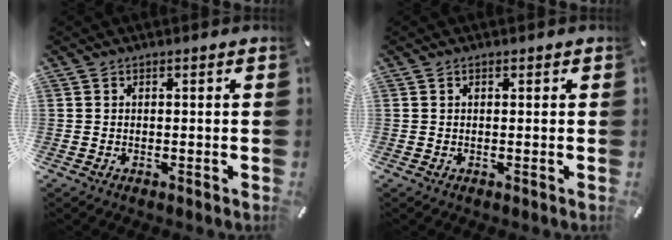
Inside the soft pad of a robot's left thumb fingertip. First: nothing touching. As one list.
[{"total": 0.6, "force": [0.2, 0.4, 0.3], "torque": [-0.006, 0.003, 0.003]}]